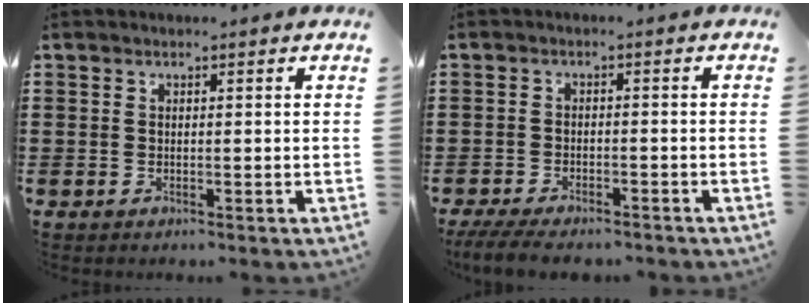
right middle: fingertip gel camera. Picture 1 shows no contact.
{"total": 3.5, "force": [-3.3, 0.6, 1.0], "torque": [-0.031, -0.004, -0.072]}